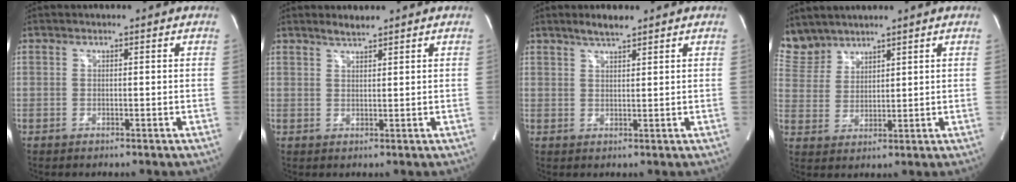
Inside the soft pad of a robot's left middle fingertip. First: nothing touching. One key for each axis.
{"total": 1.8, "fx": 1.8, "fy": -0.1, "fz": 0.6, "tx": -0.016, "ty": 0.001, "tz": 0.037}
{"total": 3.1, "fx": 2.6, "fy": 0.2, "fz": 1.7, "tx": -0.042, "ty": 0.003, "tz": 0.050}
{"total": 5.7, "fx": 5.5, "fy": 1.7, "fz": -0.2, "tx": -0.008, "ty": 0.009, "tz": 0.127}